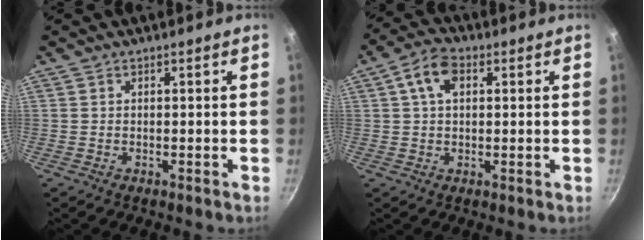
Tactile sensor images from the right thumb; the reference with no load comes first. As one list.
[{"total": 6.5, "force": [1.9, 4.1, 4.6], "torque": [-0.071, 0.011, 0.027]}]